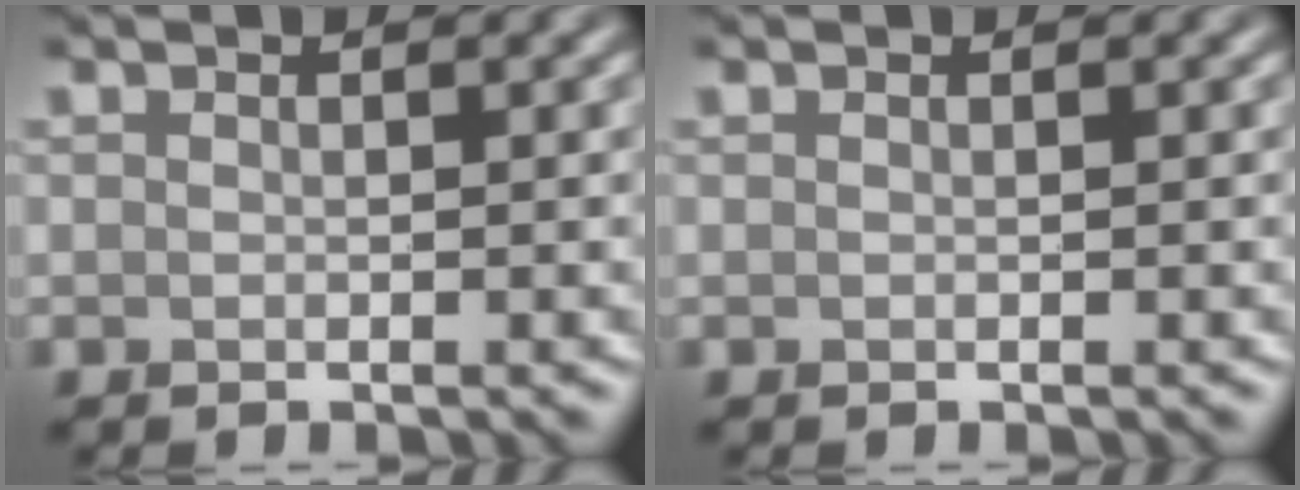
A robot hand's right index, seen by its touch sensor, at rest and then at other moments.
{"total": 0.0}